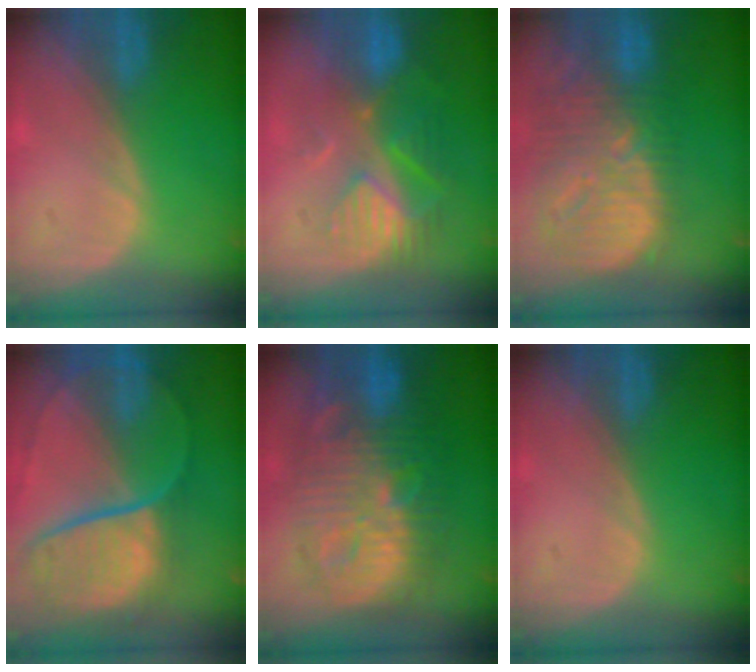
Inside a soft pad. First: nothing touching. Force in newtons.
{"total": 8.8, "press": 8.0, "slide": 3.8}
{"total": 13.4, "press": 11.6, "slide": 6.8}
{"total": 11.4, "press": 9.4, "slide": 6.4}
{"total": 13.7, "press": 13.6, "slide": 1.2}
{"total": 0.0}